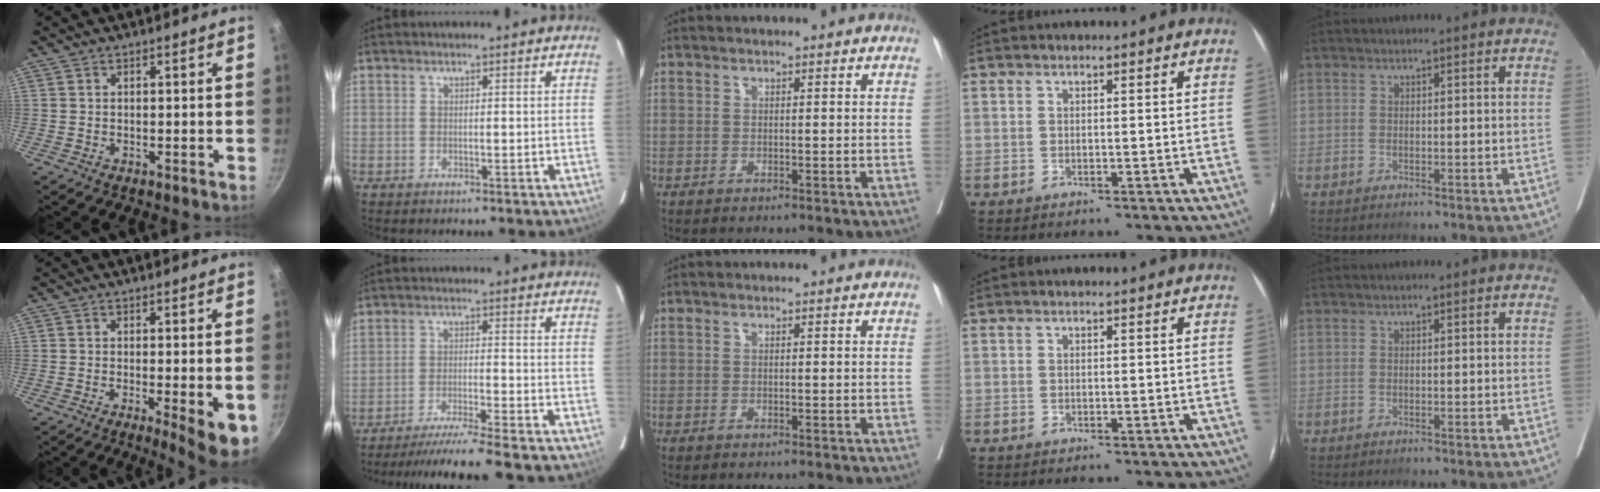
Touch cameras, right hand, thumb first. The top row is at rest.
{"thumb": {"total": 7.8, "force": [-2.7, 1.5, 7.1], "torque": [-0.094, -0.019, -0.039]}, "index": {"total": 11.6, "force": [-10.3, -1.7, 5.1], "torque": [-0.062, -0.030, -0.164]}}